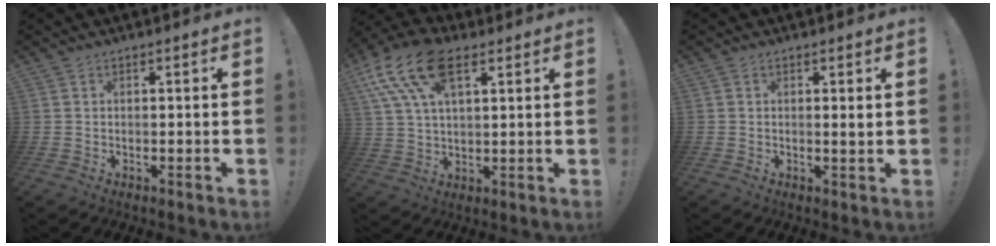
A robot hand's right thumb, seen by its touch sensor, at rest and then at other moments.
{"total": 16.4, "force": [8.0, 8.5, 11.5], "torque": [-0.229, -0.025, 0.144]}
{"total": 1.4, "force": [0.5, -0.1, 1.3], "torque": [-0.012, -0.007, 0.005]}